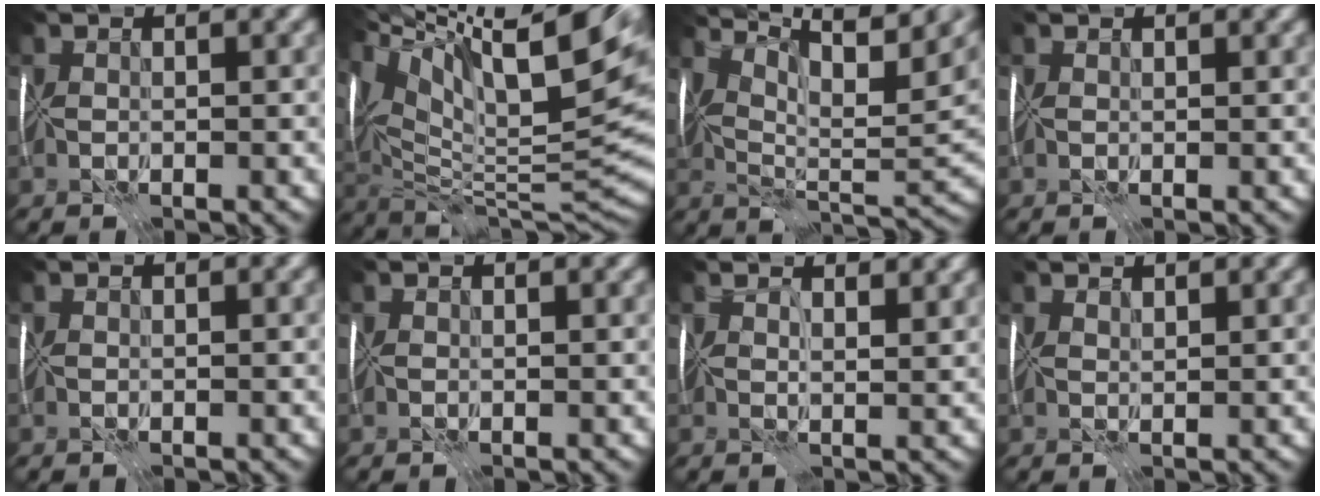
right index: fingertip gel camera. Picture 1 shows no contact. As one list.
[{"total": 17.9, "force": [8.5, 5.9, 14.6], "torque": [-0.220, 0.027, 0.156]}, {"total": 14.3, "force": [7.3, 5.4, 11.0], "torque": [-0.178, 0.029, 0.114]}, {"total": 1.0, "force": [0.9, 0.2, 0.3], "torque": [-0.003, 0.003, 0.014]}, {"total": 0.0}, {"total": 1.4, "force": [1.1, 0.4, 0.7], "torque": [-0.004, 0.001, 0.013]}, {"total": 4.8, "force": [3.4, 1.7, 2.9], "torque": [-0.032, 0.020, 0.030]}, {"total": 1.6, "force": [1.5, 0.1, 0.4], "torque": [-0.010, 0.002, 0.024]}]